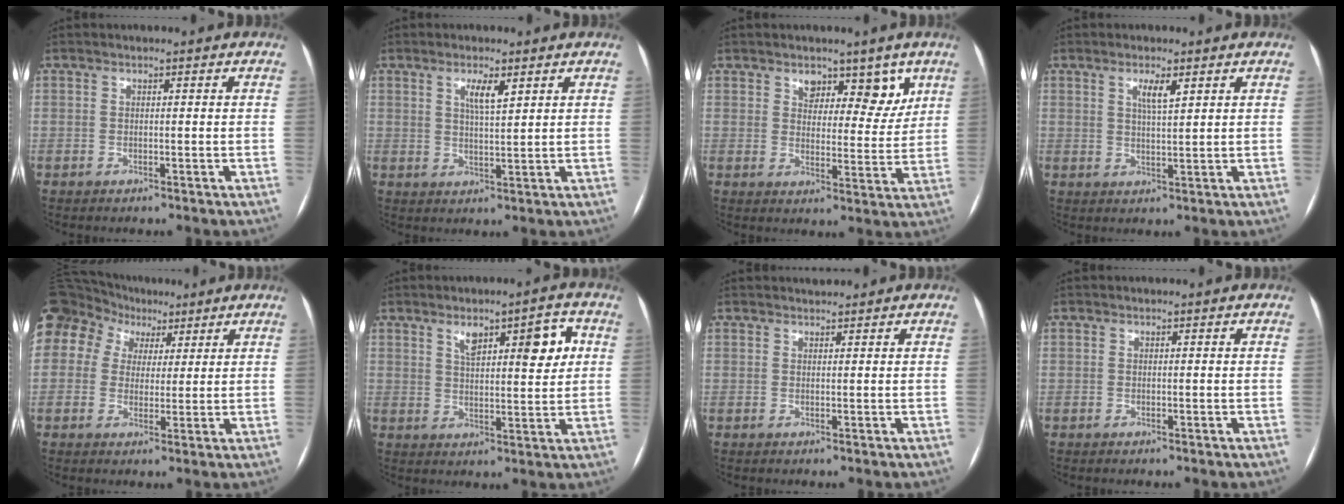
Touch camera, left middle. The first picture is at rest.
{"total": 3.5, "force": [1.9, 0.5, 2.9], "torque": [-0.053, -0.001, 0.033]}
{"total": 6.8, "force": [4.6, 3.7, 3.2], "torque": [-0.019, 0.000, 0.068]}
{"total": 3.0, "force": [1.6, 0.3, 2.5], "torque": [-0.047, -0.001, 0.028]}
{"total": 20.6, "force": [9.3, 16.7, 7.7], "torque": [-0.240, 0.108, 0.180]}
{"total": 8.7, "force": [3.6, 2.5, 7.5], "torque": [-0.105, 0.011, 0.056]}
{"total": 1.4, "force": [1.4, 0.3, 0.1], "torque": [-0.006, 0.010, 0.024]}
{"total": 0.0}